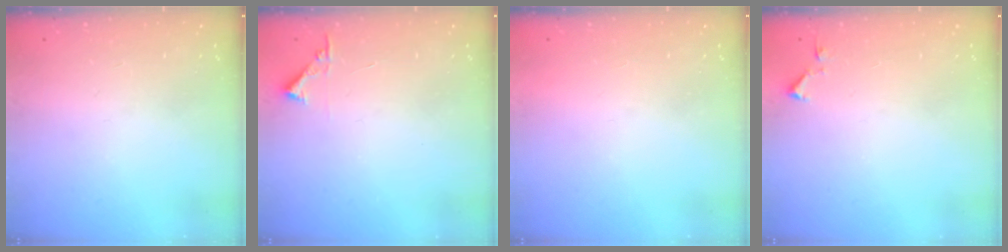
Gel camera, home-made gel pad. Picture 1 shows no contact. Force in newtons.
{"total": 4.4, "press": 4.4, "slide": 0.4}
{"total": 1.5, "press": 1.5, "slide": 0.1}
{"total": 3.1, "press": 3.1, "slide": 0.6}